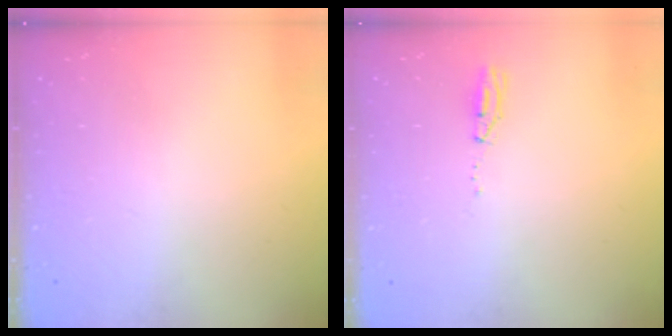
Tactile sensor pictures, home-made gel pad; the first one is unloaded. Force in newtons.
{"total": 3.5, "press": 2.9, "slide": 2.0}